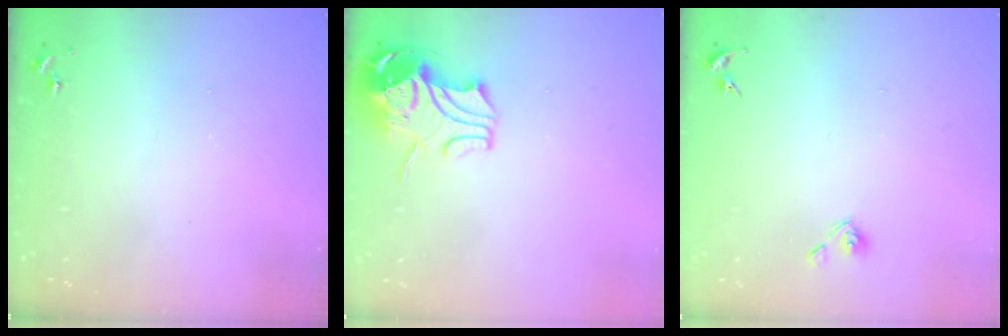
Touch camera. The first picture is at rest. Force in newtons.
{"total": 11.6, "press": 11.5, "slide": 1.6}
{"total": 5.3, "press": 4.9, "slide": 2.0}